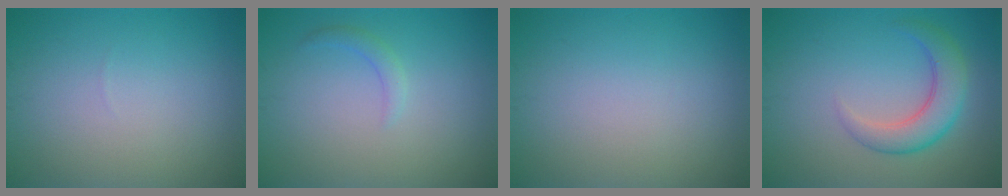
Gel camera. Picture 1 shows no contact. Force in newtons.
{"total": 1.1, "press": 1.1, "slide": 0.1}
{"total": 0.0}
{"total": 4.2, "press": 4.2, "slide": 0.1}